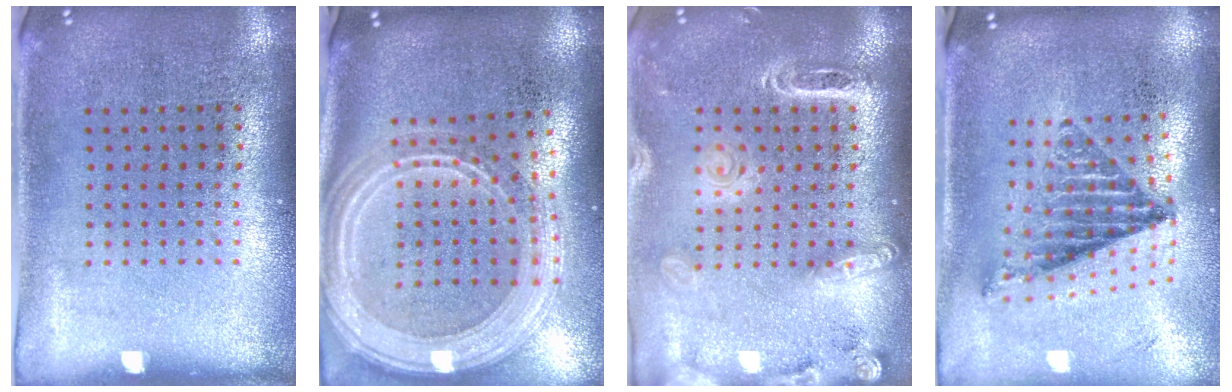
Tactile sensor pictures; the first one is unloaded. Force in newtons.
{"total": 3.0, "press": 2.4, "slide": 1.9}
{"total": 2.0, "press": 1.8, "slide": 0.8}
{"total": 1.3, "press": 1.2, "slide": 0.6}